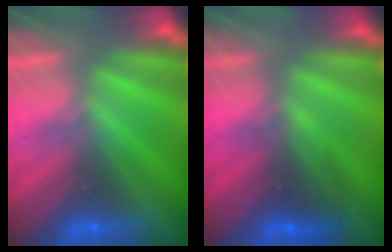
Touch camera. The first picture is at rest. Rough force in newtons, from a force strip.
{"total": 2.7}